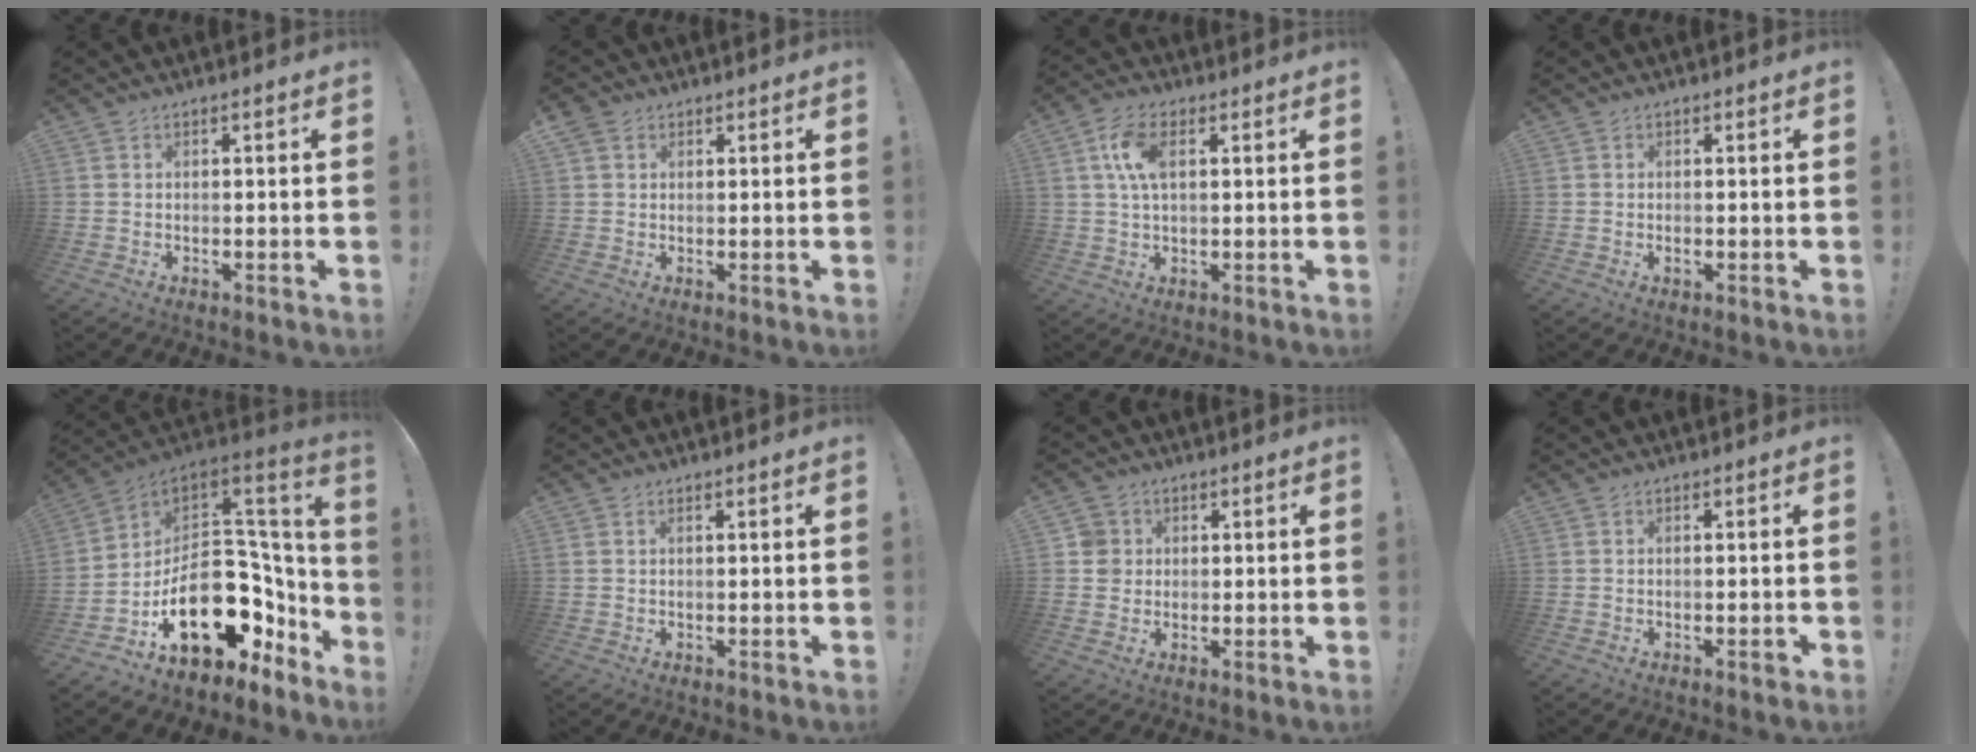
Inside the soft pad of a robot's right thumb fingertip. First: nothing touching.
{"total": 3.3, "force": [1.9, 2.5, 1.0], "torque": [-0.015, -0.003, 0.038]}
{"total": 8.2, "force": [2.0, 4.6, 6.5], "torque": [-0.131, 0.005, 0.036]}
{"total": 0.6, "force": [-0.3, 0.4, 0.3], "torque": [-0.001, 0.000, -0.006]}
{"total": 25.6, "force": [-6.0, 17.0, 18.1], "torque": [-0.274, 0.013, -0.061]}
{"total": 0.6, "force": [0.4, 0.2, 0.4], "torque": [-0.009, 0.000, 0.007]}
{"total": 4.6, "force": [0.8, 4.4, 0.9], "torque": [-0.018, 0.004, 0.015]}
{"total": 1.2, "force": [-0.8, 0.2, 0.9], "torque": [-0.020, 0.006, -0.011]}